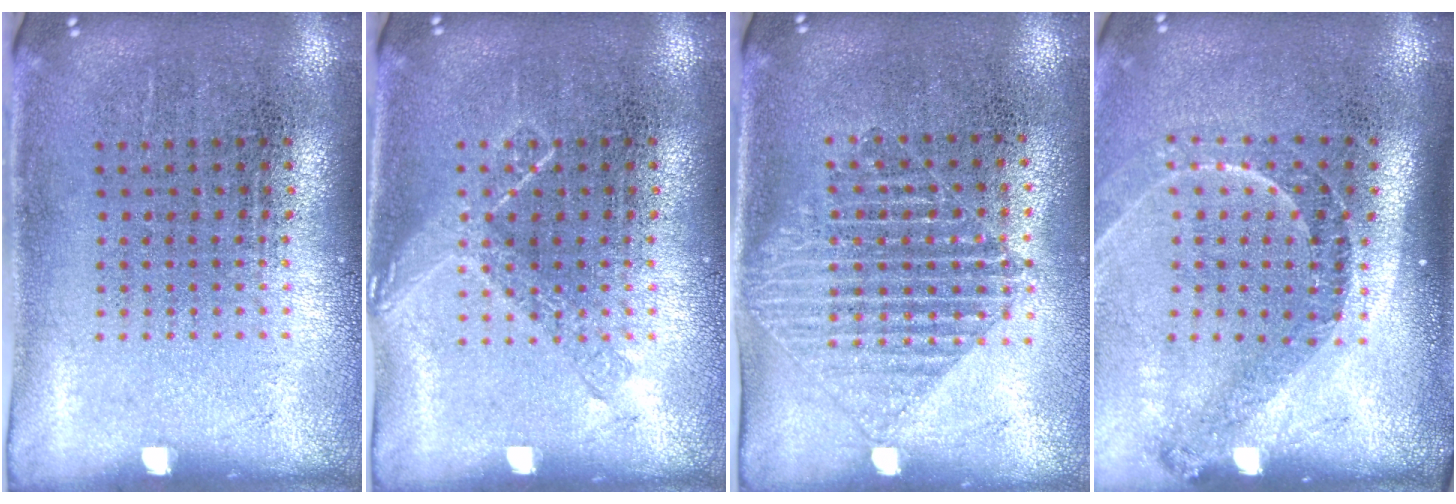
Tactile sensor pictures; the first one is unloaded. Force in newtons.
{"total": 1.8, "press": 1.8, "slide": 0.4}
{"total": 1.3, "press": 1.1, "slide": 0.6}
{"total": 1.4, "press": 1.3, "slide": 0.7}